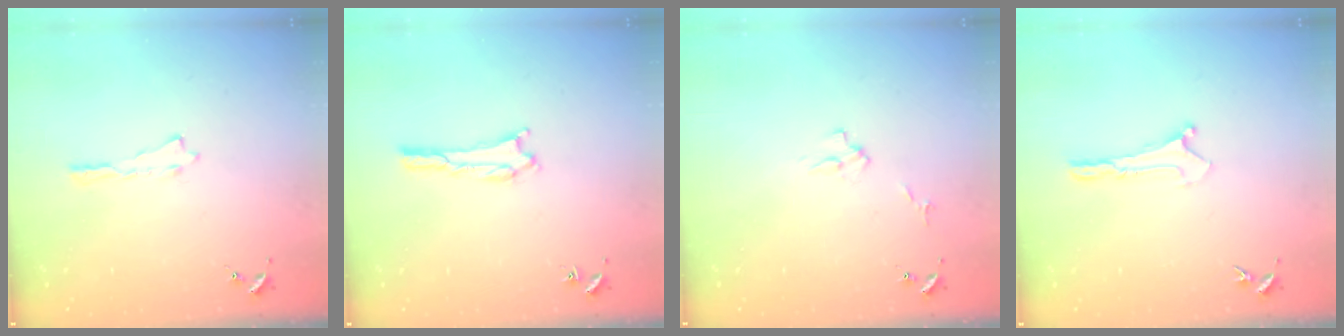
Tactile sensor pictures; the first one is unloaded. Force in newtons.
{"total": 1.5, "press": 1.5, "slide": 0.2}
{"total": 3.1, "press": 3.0, "slide": 0.4}
{"total": 0.0}